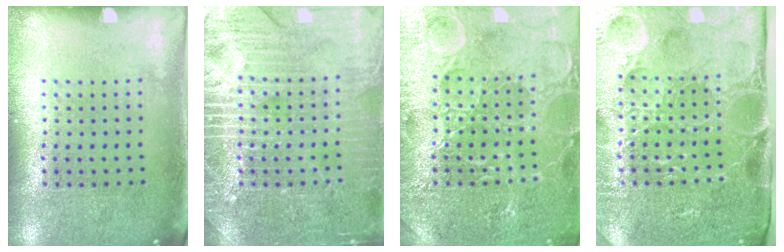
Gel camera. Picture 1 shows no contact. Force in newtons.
{"total": 6.4, "press": 6.4, "slide": 0.8}
{"total": 4.4, "press": 4.4, "slide": 0.5}
{"total": 5.0, "press": 4.2, "slide": 2.6}